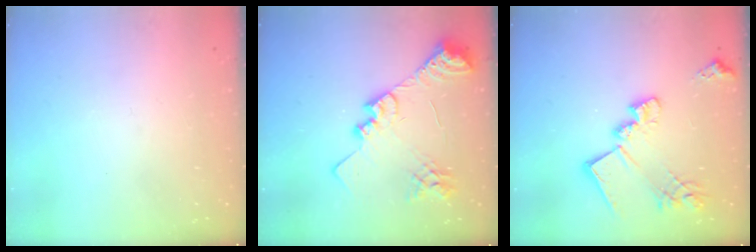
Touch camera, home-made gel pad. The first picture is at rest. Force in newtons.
{"total": 22.6, "press": 22.4, "slide": 3.2}
{"total": 19.7, "press": 19.6, "slide": 1.4}